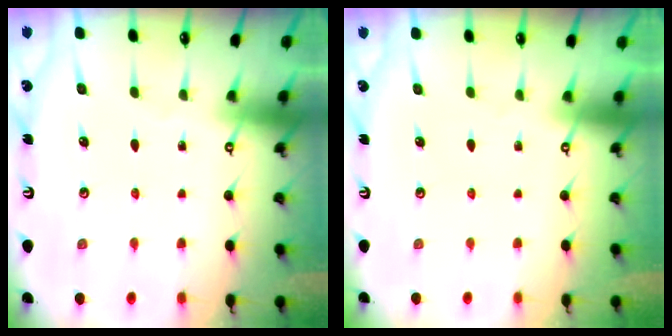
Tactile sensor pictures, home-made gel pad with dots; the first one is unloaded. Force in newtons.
{"total": 1.5, "press": 1.4, "slide": 0.6}